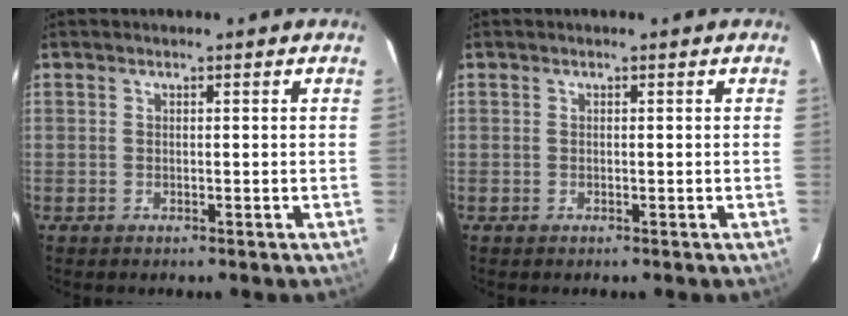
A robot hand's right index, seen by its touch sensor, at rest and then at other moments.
{"total": 0.0}